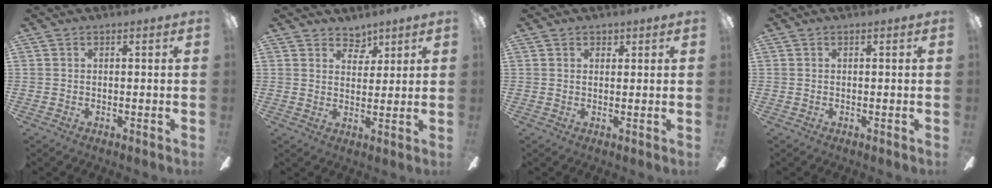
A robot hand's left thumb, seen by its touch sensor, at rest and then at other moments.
{"total": 4.4, "force": [3.8, 2.1, 0.5], "torque": [0.002, -0.024, 0.069]}
{"total": 1.2, "force": [1.1, 0.5, 0.1], "torque": [0.005, -0.002, 0.019]}
{"total": 0.0}